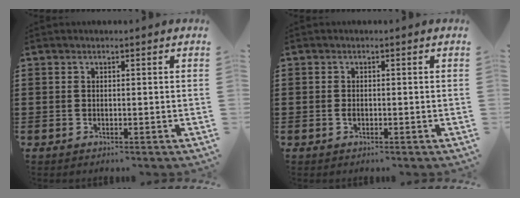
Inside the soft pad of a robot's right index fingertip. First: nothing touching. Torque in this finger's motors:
{"motor_torque": [0.17, -0.13, -0.18, -0.21]}